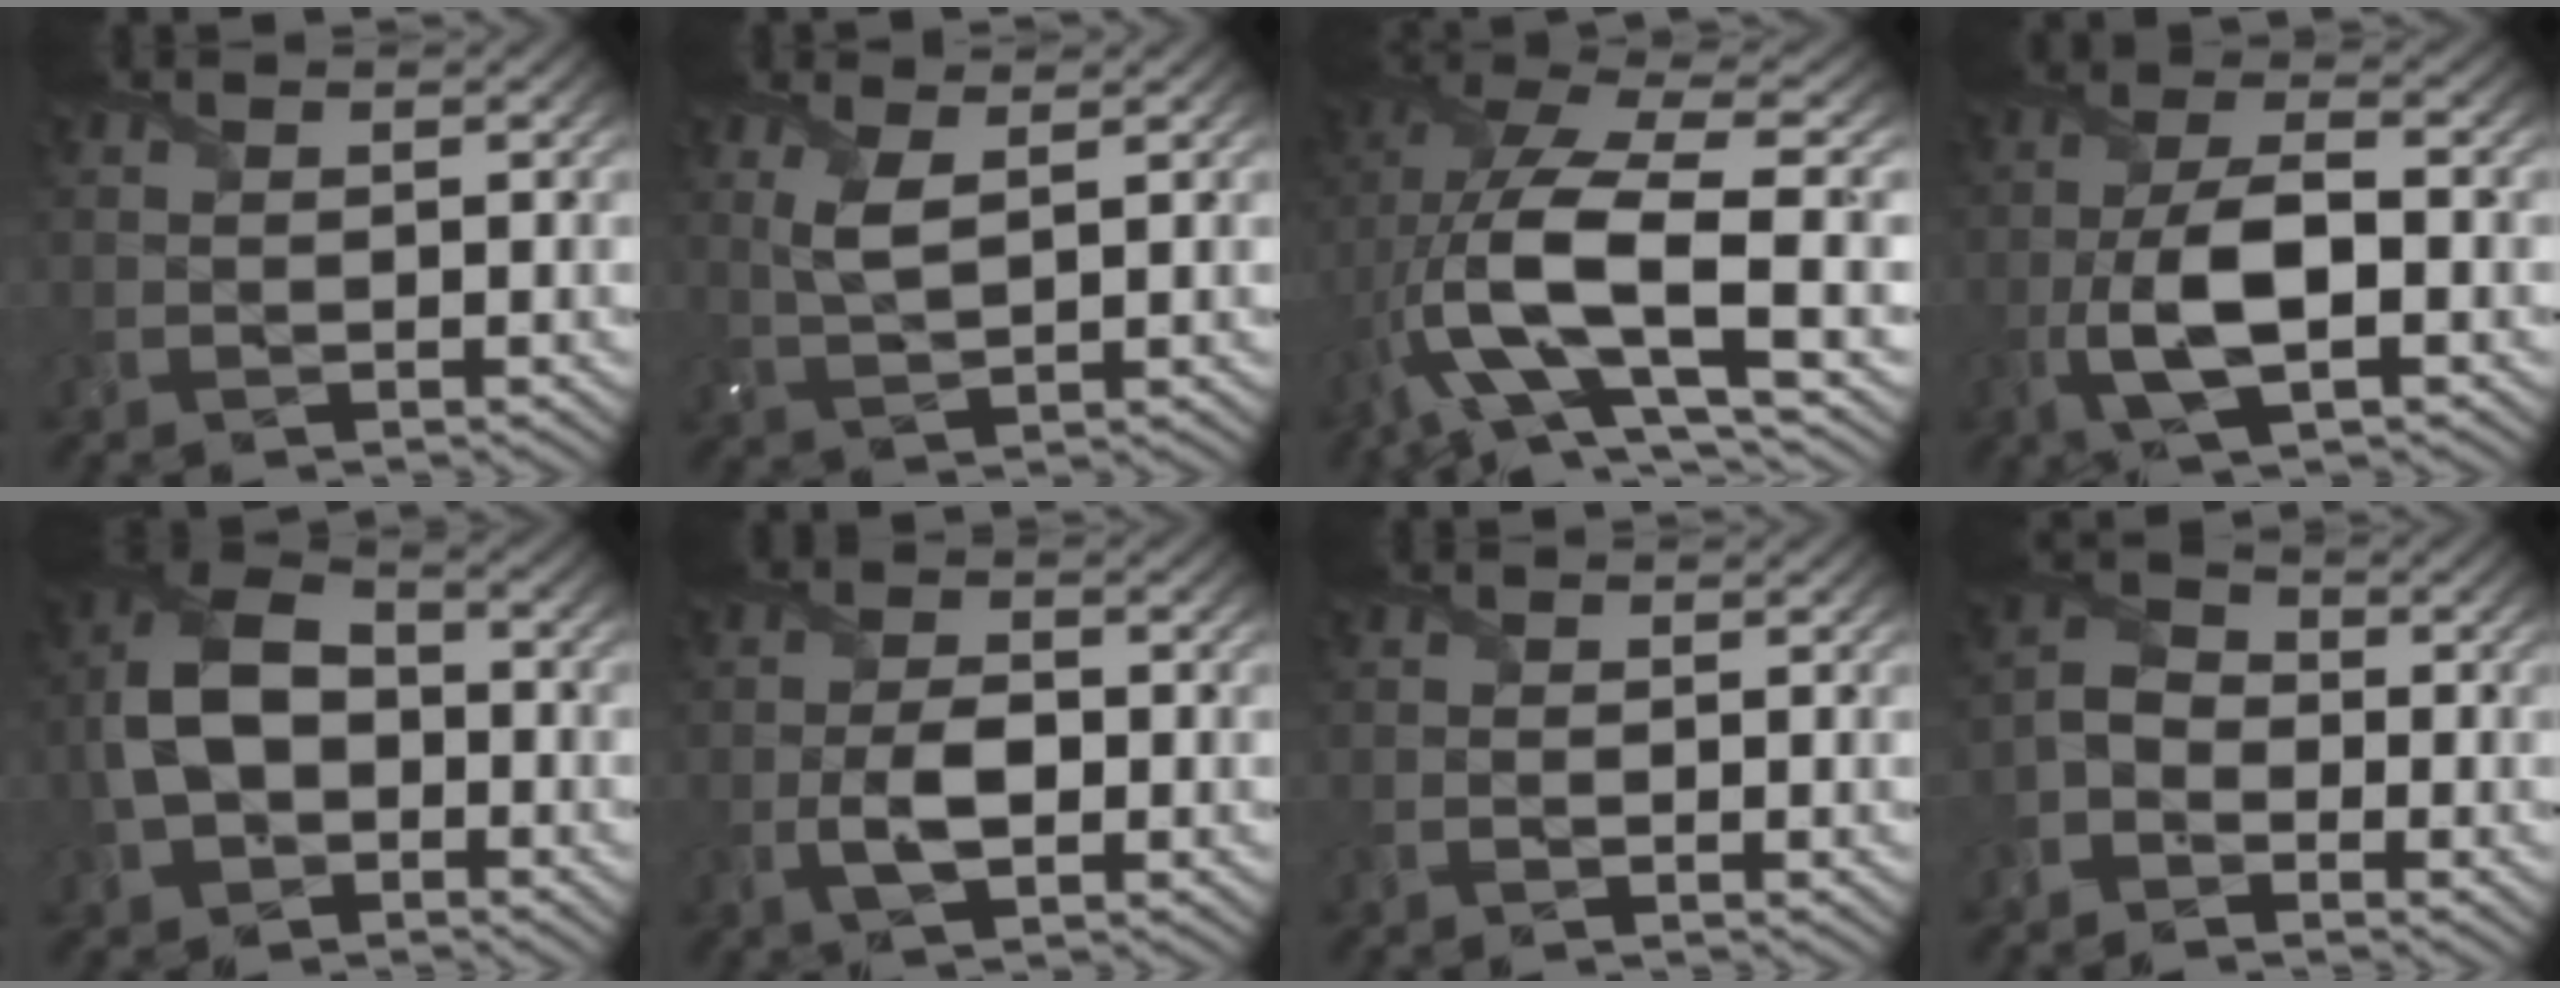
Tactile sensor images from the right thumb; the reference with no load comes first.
{"total": 3.4, "force": [1.5, 0.9, 2.9], "torque": [-0.073, -0.003, 0.034]}
{"total": 14.8, "force": [-2.9, 5.7, 13.4], "torque": [-0.294, -0.003, -0.052]}
{"total": 8.2, "force": [-2.2, 3.2, 7.3], "torque": [-0.152, 0.004, -0.048]}
{"total": 9.9, "force": [-1.9, 6.7, 7.1], "torque": [-0.170, 0.003, -0.049]}
{"total": 4.2, "force": [-1.1, 2.2, 3.4], "torque": [-0.076, -0.003, -0.026]}
{"total": 0.0}
{"total": 3.7, "force": [-2.1, 2.5, 1.6], "torque": [-0.039, 0.003, -0.055]}